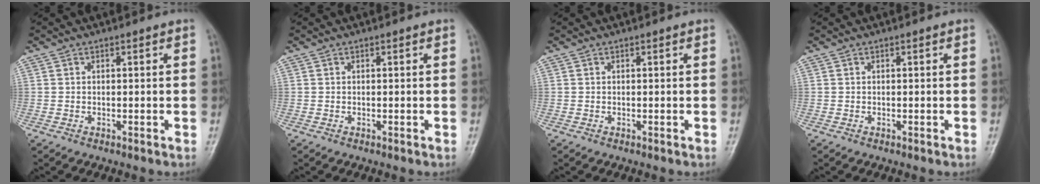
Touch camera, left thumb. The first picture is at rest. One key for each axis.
{"total": 0.0}
{"total": 0.0}
{"total": 0.0}